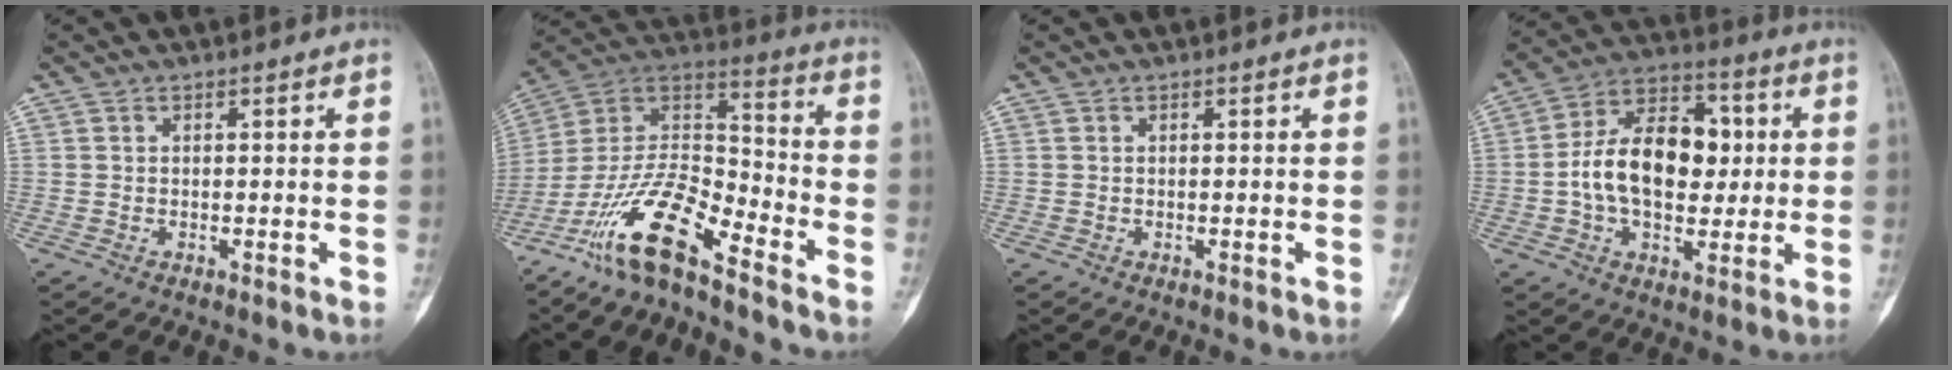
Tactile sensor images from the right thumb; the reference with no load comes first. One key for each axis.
{"total": 15.9, "fx": -11.3, "fy": 4.1, "fz": 10.4, "tx": -0.194, "ty": 0.085, "tz": -0.216}
{"total": 0.0}
{"total": 16.8, "fx": 0.6, "fy": 10.7, "fz": 12.9, "tx": -0.187, "ty": 0.025, "tz": 0.003}